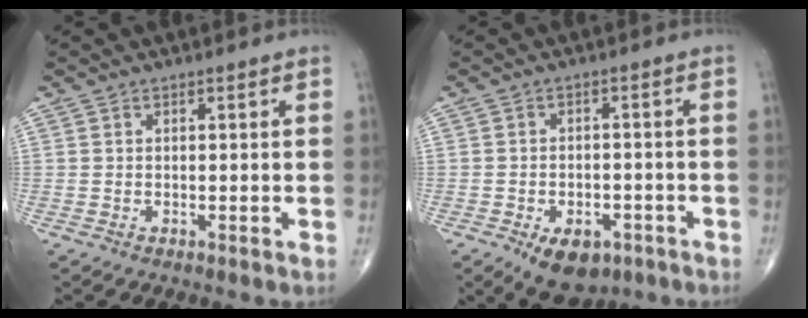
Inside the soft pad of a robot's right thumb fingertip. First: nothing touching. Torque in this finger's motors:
{"motor_torque": [1.26, 0.39, -0.18, -0.22, 0.04]}